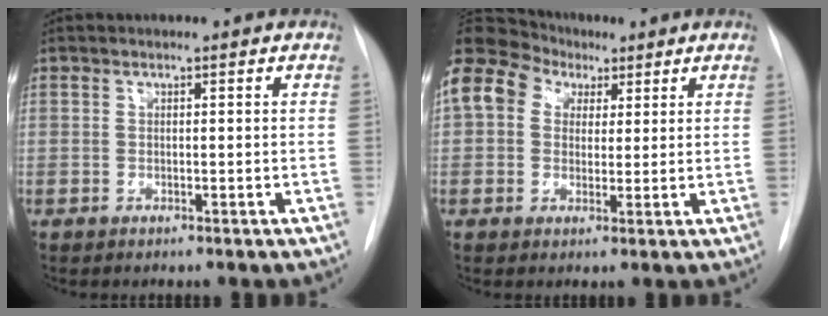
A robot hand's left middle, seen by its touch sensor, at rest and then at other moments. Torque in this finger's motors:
{"motor_torque": [1.11, -1.03, 0.29, 0.07]}